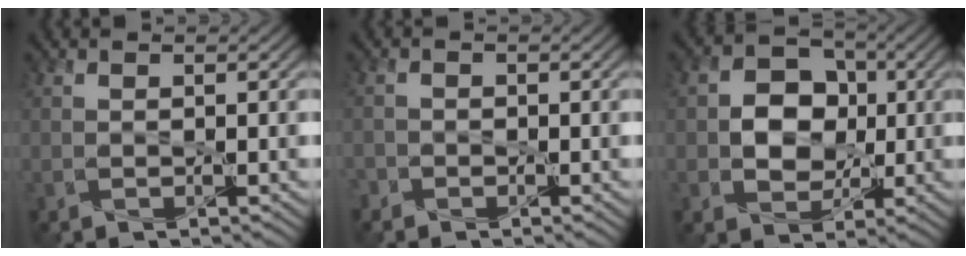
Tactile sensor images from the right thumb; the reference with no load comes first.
{"total": 1.4, "force": [-1.0, 0.9, 0.0], "torque": [0.002, -0.002, -0.025]}
{"total": 7.0, "force": [0.0, 5.8, 3.9], "torque": [-0.079, 0.008, -0.017]}